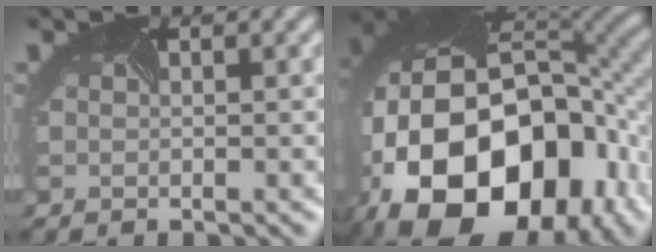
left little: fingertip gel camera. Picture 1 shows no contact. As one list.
[{"total": 19.2, "force": [-6.8, 12.5, 12.9], "torque": [-0.275, -0.026, -0.094]}]